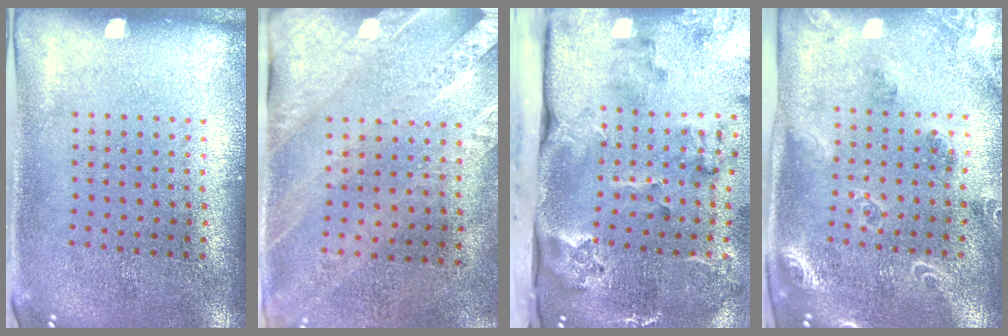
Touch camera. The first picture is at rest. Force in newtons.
{"total": 2.5, "press": 2.1, "slide": 1.3}
{"total": 3.9, "press": 2.7, "slide": 2.8}
{"total": 1.8, "press": 1.8, "slide": 0.4}